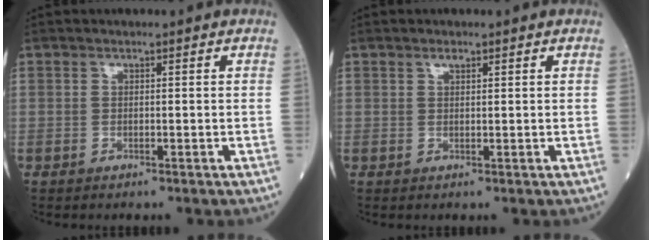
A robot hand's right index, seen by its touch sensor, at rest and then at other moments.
{"total": 0.9, "force": [0.6, 0.3, 0.5], "torque": [-0.012, -0.002, 0.011]}